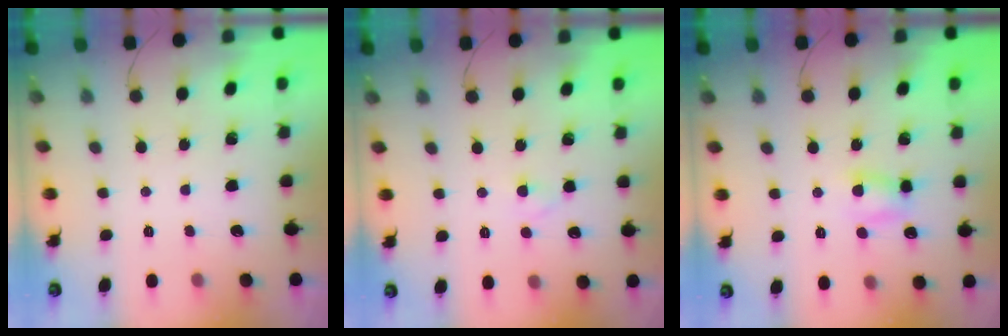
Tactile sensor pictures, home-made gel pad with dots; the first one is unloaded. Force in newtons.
{"total": 1.8, "press": 1.6, "slide": 0.9}
{"total": 4.7, "press": 4.6, "slide": 0.9}